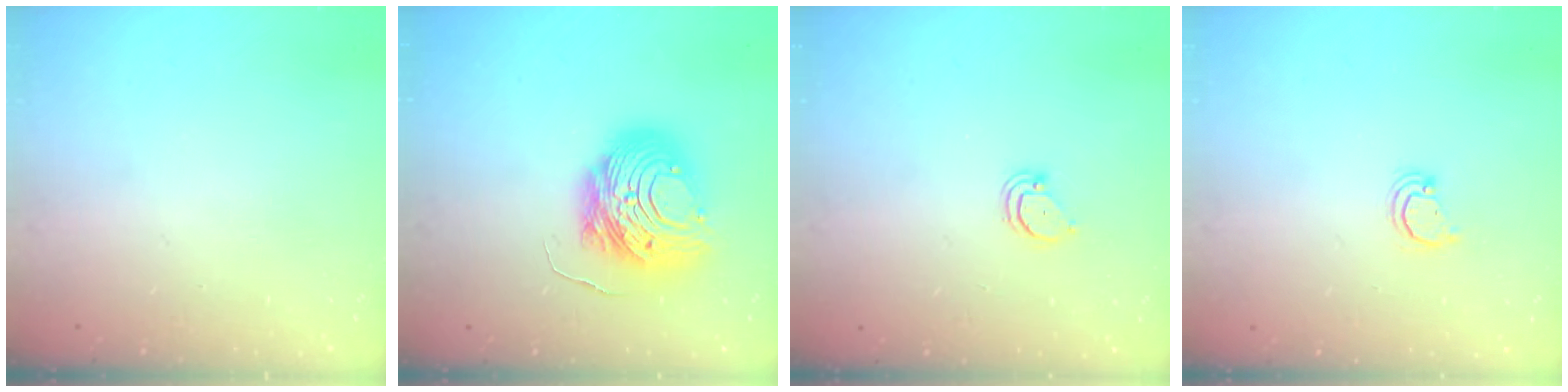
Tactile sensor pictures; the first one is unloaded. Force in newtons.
{"total": 15.5, "press": 15.4, "slide": 1.3}
{"total": 2.6, "press": 2.6, "slide": 0.2}
{"total": 2.2, "press": 2.2, "slide": 0.3}